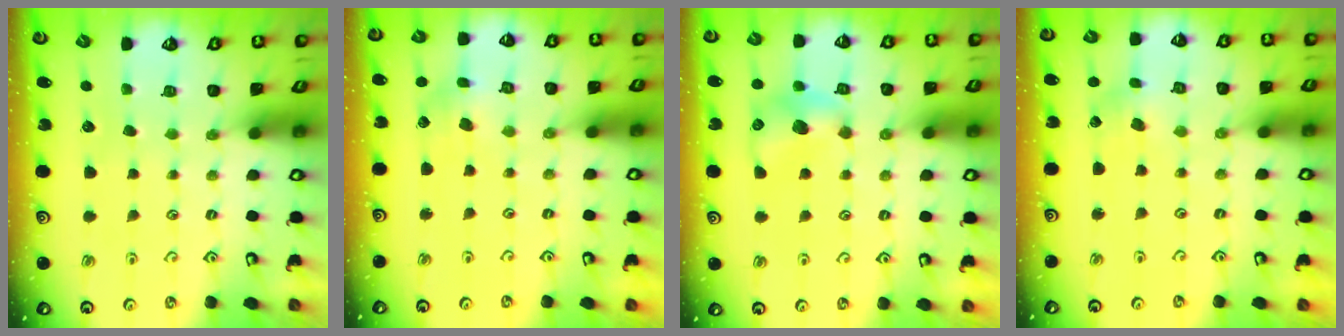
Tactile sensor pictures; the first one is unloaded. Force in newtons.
{"total": 2.8, "press": 2.8, "slide": 0.1}
{"total": 9.8, "press": 9.8, "slide": 0.7}
{"total": 2.1, "press": 2.0, "slide": 0.3}